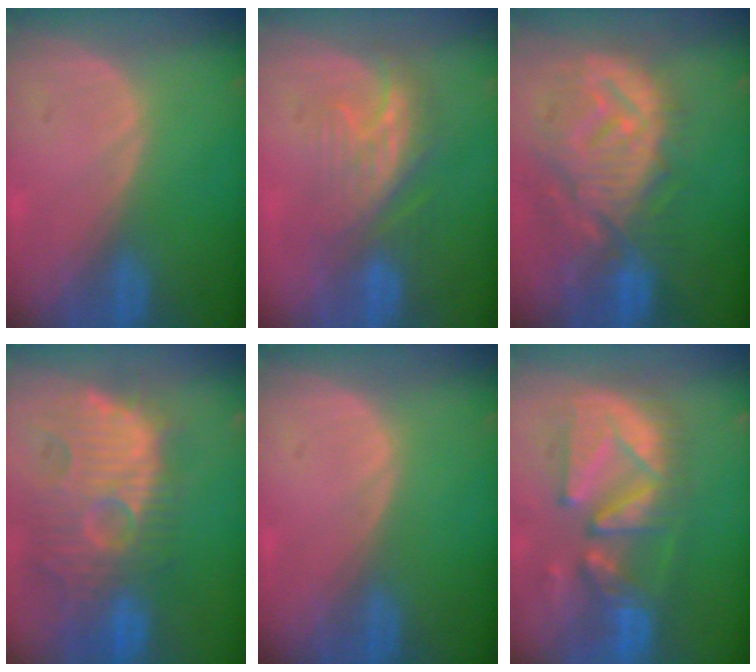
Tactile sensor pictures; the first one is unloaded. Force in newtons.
{"total": 7.6, "press": 7.1, "slide": 2.7}
{"total": 12.3, "press": 11.0, "slide": 5.4}
{"total": 13.8, "press": 12.3, "slide": 6.4}
{"total": 0.0}
{"total": 11.5, "press": 10.8, "slide": 4.1}